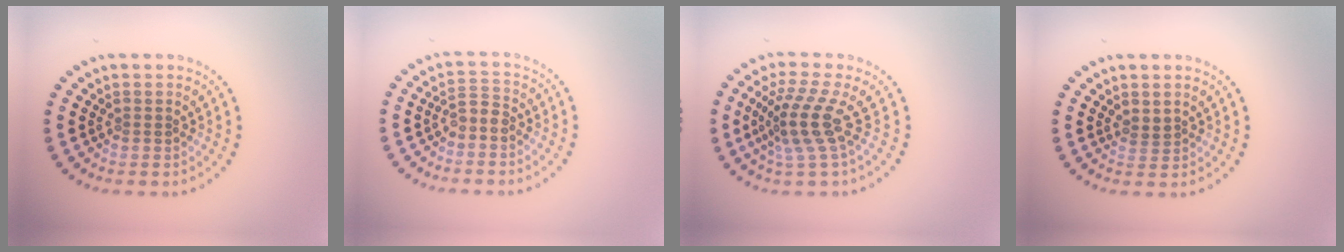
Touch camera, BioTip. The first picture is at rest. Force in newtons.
{"total": 1.5, "press": 1.3, "slide": 0.7}
{"total": 4.0, "press": 2.9, "slide": 2.8}
{"total": 0.9, "press": 0.7, "slide": 0.6}